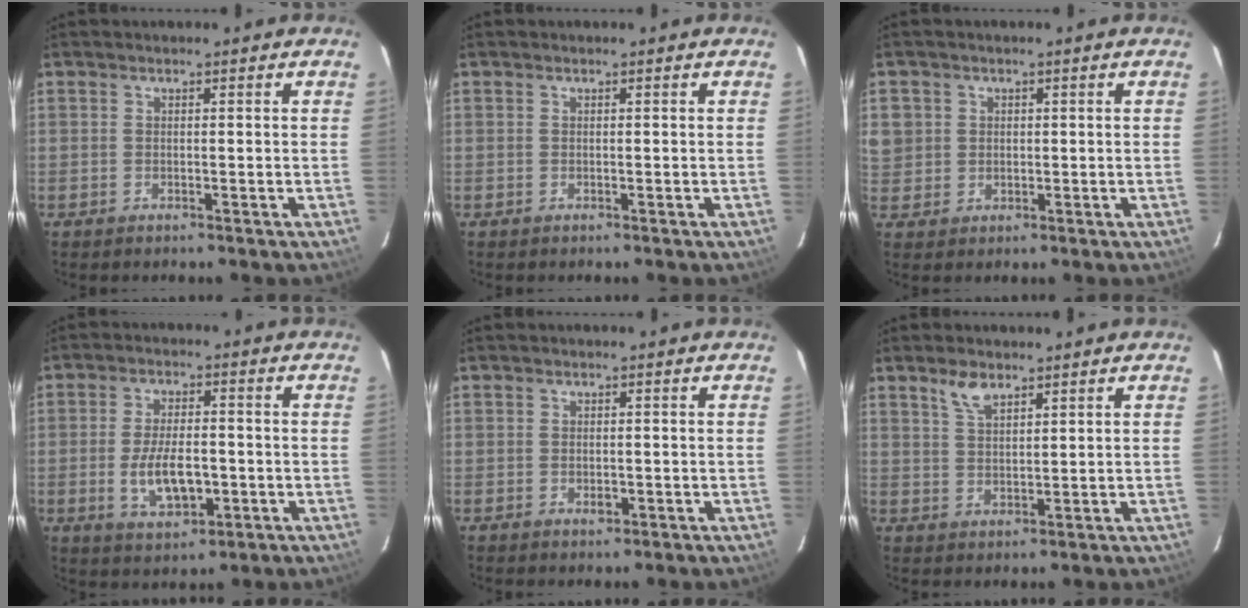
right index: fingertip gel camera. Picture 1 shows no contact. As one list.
[{"total": 0.0}, {"total": 6.1, "force": [0.9, 5.9, 1.6], "torque": [-0.039, 0.017, 0.024]}, {"total": 8.6, "force": [-1.9, 4.0, 7.4], "torque": [-0.147, -0.006, -0.026]}, {"total": 1.3, "force": [-0.3, 1.0, 0.8], "torque": [-0.012, 0.001, -0.003]}, {"total": 4.1, "force": [2.9, 1.7, 2.2], "torque": [-0.041, 0.004, 0.057]}]